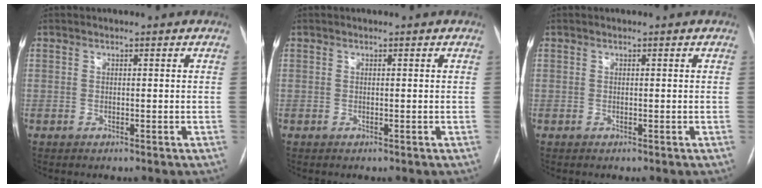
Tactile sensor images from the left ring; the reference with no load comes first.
{"total": 0.0}
{"total": 0.0}